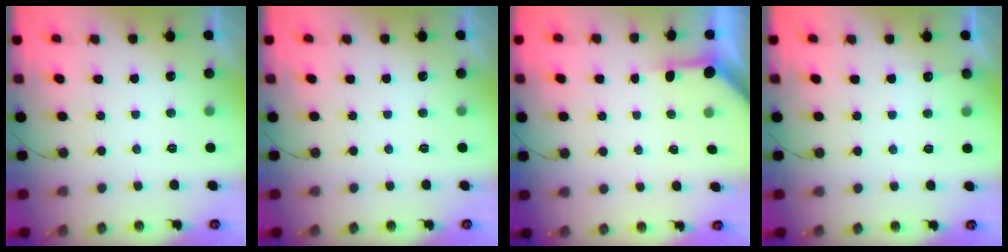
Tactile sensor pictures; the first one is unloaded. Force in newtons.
{"total": 0.0}
{"total": 3.2, "press": 3.2, "slide": 0.3}
{"total": 3.0, "press": 3.0, "slide": 0.5}